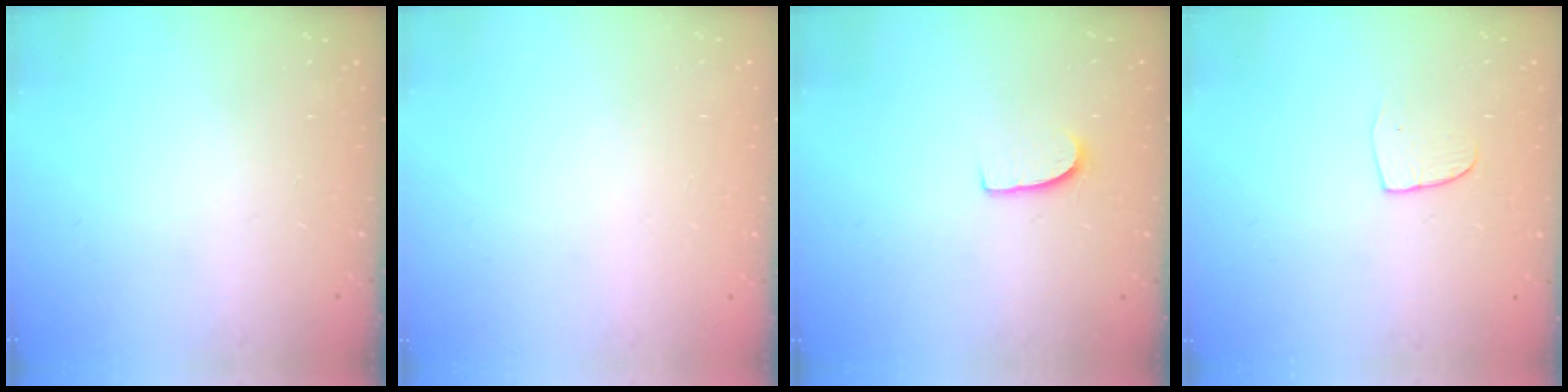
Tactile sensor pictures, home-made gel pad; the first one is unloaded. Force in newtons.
{"total": 0.0}
{"total": 6.6, "press": 6.5, "slide": 0.4}
{"total": 4.2, "press": 4.2, "slide": 0.3}